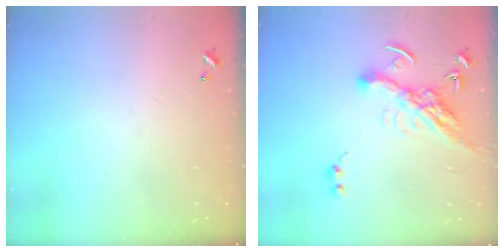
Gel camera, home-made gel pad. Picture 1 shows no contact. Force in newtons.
{"total": 12.8, "press": 12.6, "slide": 2.1}